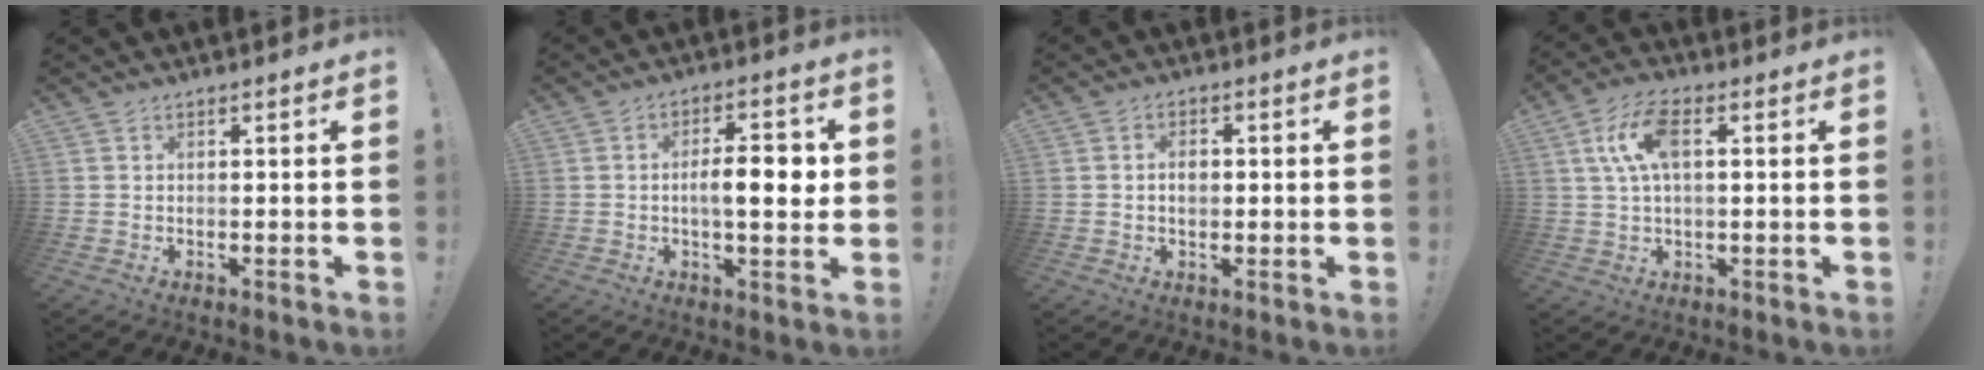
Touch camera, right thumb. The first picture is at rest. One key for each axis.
{"total": 8.8, "fx": 0.0, "fy": 3.4, "fz": 8.1, "tx": -0.120, "ty": 0.007, "tz": -0.005}
{"total": 3.2, "fx": 0.0, "fy": 2.3, "fz": 2.1, "tx": -0.029, "ty": 0.007, "tz": -0.003}
{"total": 10.5, "fx": 2.4, "fy": 4.8, "fz": 9.0, "tx": -0.183, "ty": 0.005, "tz": 0.045}